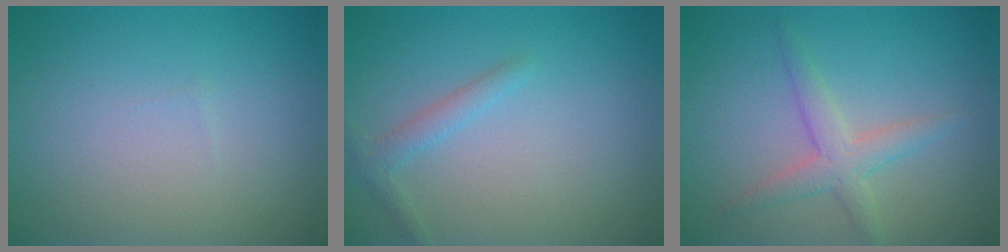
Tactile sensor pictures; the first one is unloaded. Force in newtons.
{"total": 1.6, "press": 1.6, "slide": 0.1}
{"total": 2.6, "press": 2.6, "slide": 0.1}